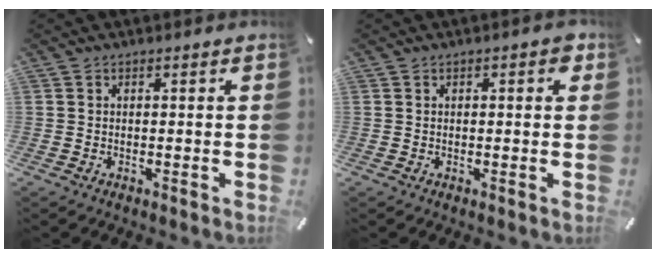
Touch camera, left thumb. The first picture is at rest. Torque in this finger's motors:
{"motor_torque": [-0.09, -0.28, -0.04, 0.04, -0.02]}